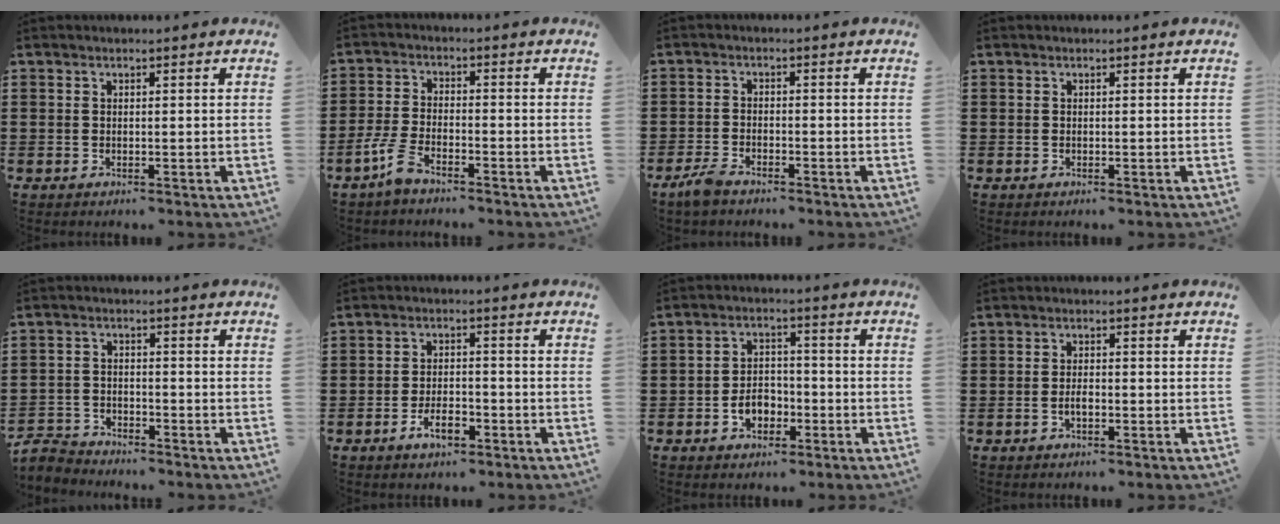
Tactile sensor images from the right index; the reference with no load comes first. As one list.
[{"total": 4.6, "force": [-3.4, 1.1, 2.9], "torque": [-0.083, -0.007, -0.070]}, {"total": 2.4, "force": [-2.0, 0.7, 1.1], "torque": [-0.034, 0.001, -0.043]}, {"total": 0.0}, {"total": 3.3, "force": [-3.2, 0.6, 0.1], "torque": [-0.016, -0.001, -0.070]}, {"total": 4.5, "force": [-2.6, 1.9, 3.2], "torque": [-0.060, 0.004, -0.049]}, {"total": 4.4, "force": [-2.0, 3.0, 2.5], "torque": [-0.041, 0.001, -0.039]}, {"total": 1.9, "force": [-0.7, 0.7, 1.6], "torque": [-0.032, 0.000, -0.012]}]